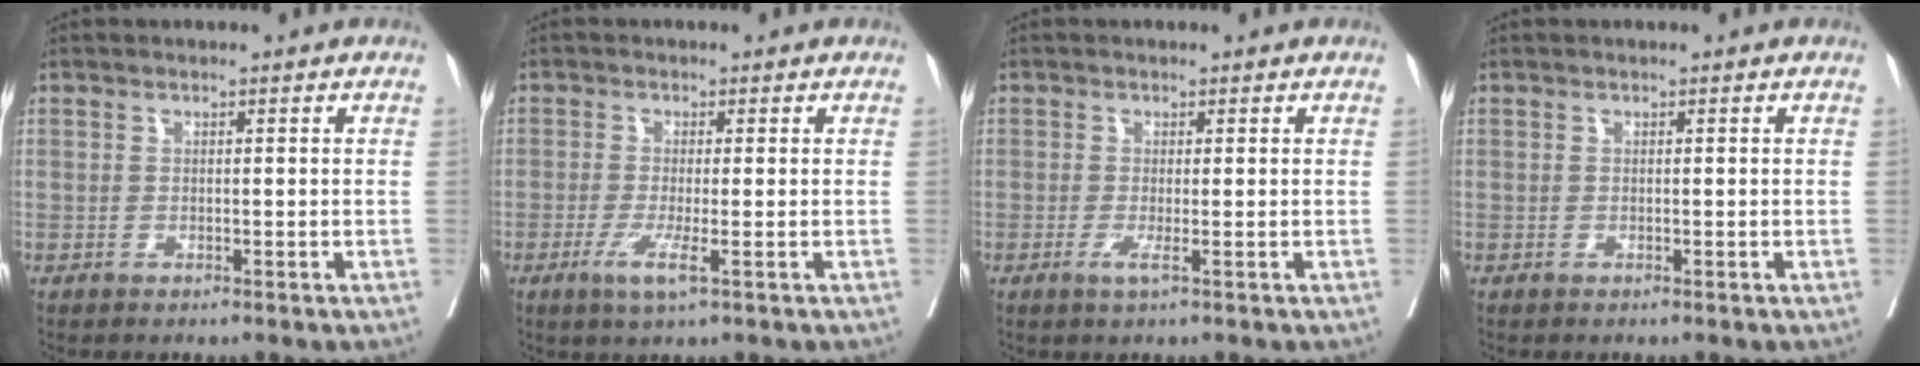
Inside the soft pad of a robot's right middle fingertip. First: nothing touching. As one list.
[{"total": 3.7, "force": [-1.5, 0.0, 3.4], "torque": [-0.070, -0.013, -0.029]}, {"total": 1.6, "force": [-0.5, -0.2, 1.5], "torque": [-0.033, -0.007, -0.011]}, {"total": 0.0}]